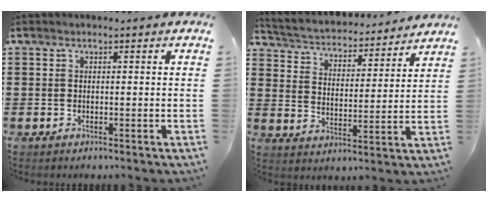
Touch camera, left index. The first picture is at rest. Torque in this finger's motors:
{"motor_torque": [2.14, 0.00, 0.46, 0.12]}